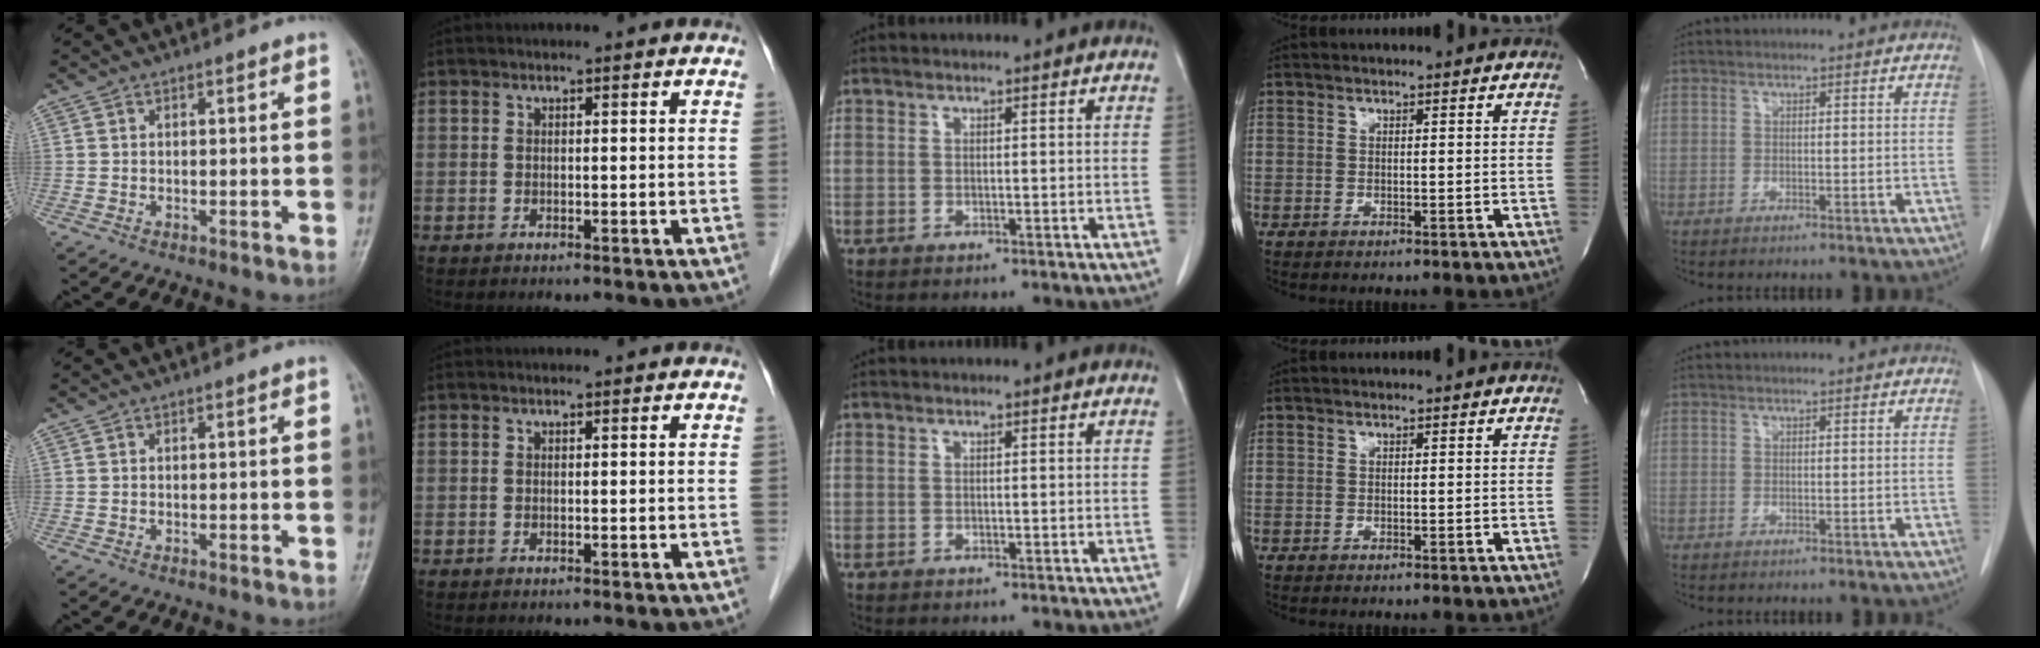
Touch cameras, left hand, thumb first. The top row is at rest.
{}